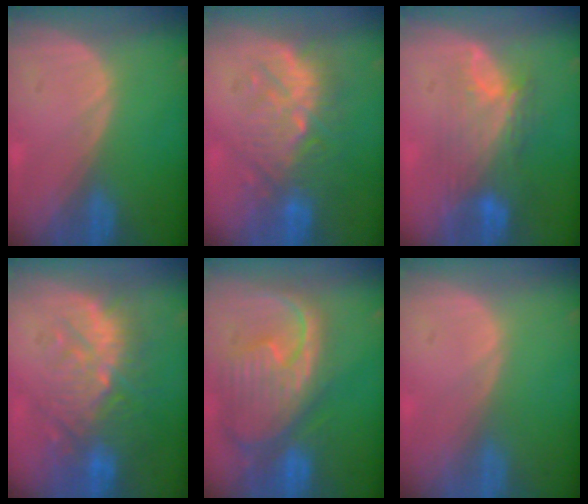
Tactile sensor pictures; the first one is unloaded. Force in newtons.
{"total": 9.1, "press": 9.0, "slide": 1.7}
{"total": 8.7, "press": 7.8, "slide": 3.8}
{"total": 10.8, "press": 10.0, "slide": 3.9}
{"total": 12.5, "press": 10.6, "slide": 6.5}
{"total": 0.0}